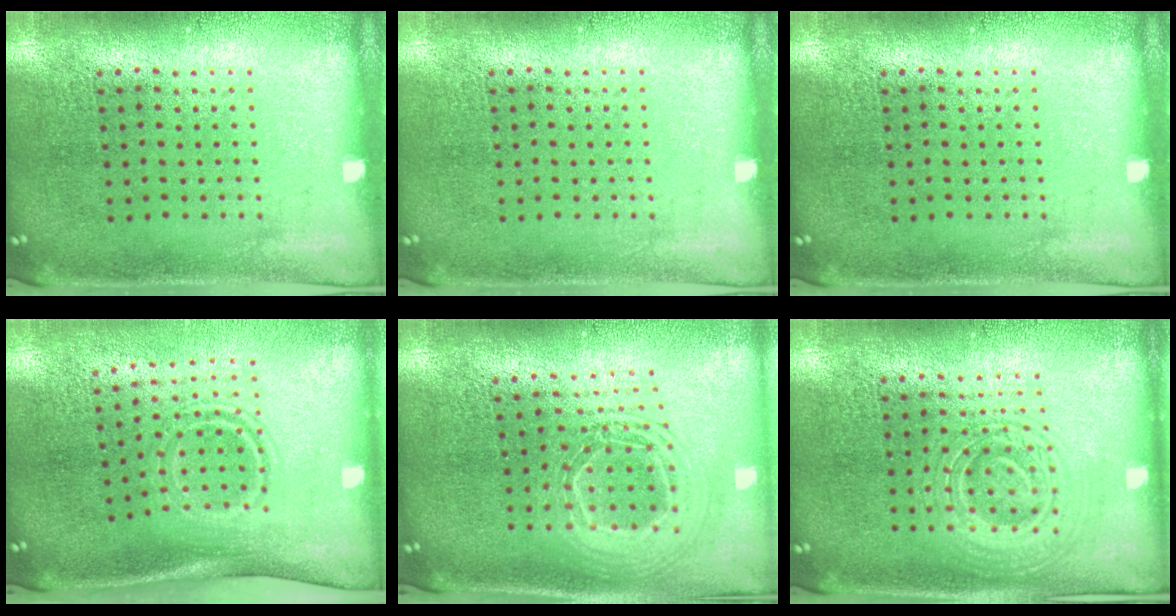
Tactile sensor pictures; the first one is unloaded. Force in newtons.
{"total": 0.0}
{"total": 0.0}
{"total": 1.7, "press": 1.0, "slide": 1.3}
{"total": 2.1, "press": 1.6, "slide": 1.4}
{"total": 2.8, "press": 2.8, "slide": 0.5}